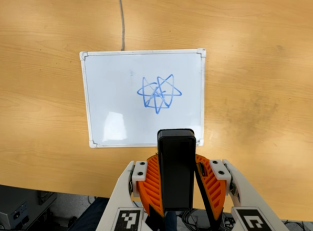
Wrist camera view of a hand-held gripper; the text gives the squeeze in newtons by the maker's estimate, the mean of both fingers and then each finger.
{"total": 5.2, "left": 4.8, "right": 5.6}